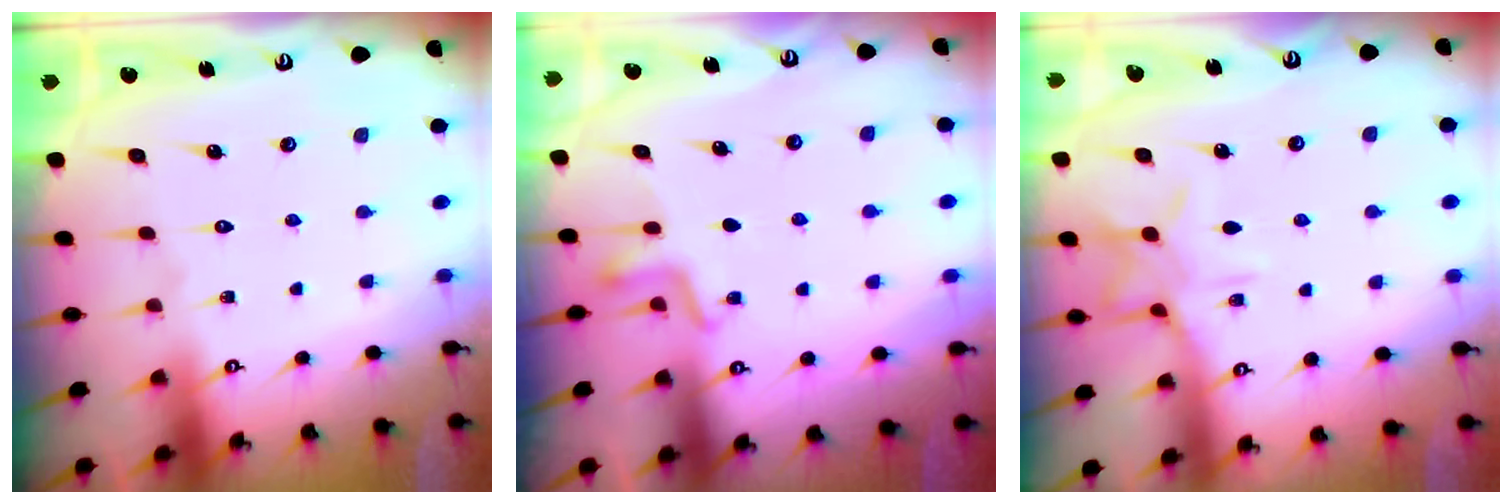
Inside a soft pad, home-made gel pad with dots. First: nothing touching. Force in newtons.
{"total": 3.3, "press": 3.3, "slide": 0.6}
{"total": 10.0, "press": 10.0, "slide": 0.8}